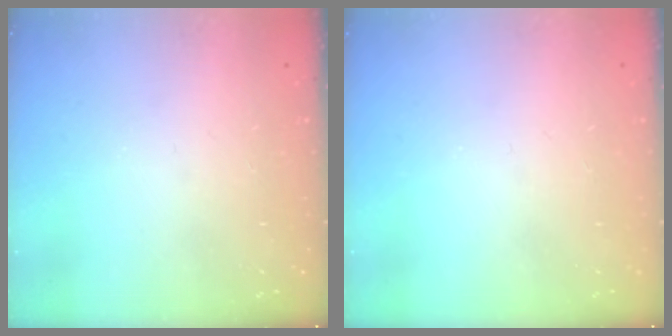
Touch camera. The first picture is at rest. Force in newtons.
{"total": 0.0}